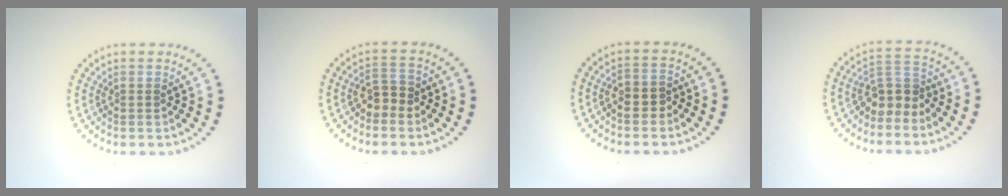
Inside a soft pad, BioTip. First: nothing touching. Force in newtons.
{"total": 2.0, "press": 1.8, "slide": 0.7}
{"total": 1.6, "press": 1.5, "slide": 0.5}
{"total": 2.9, "press": 2.5, "slide": 1.6}